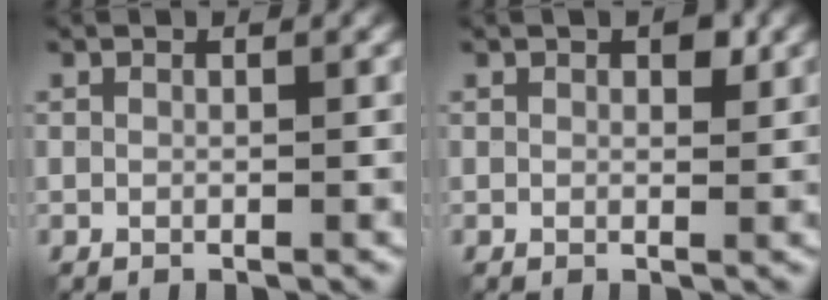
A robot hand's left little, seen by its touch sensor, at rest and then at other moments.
{"total": 1.5, "force": [0.7, 0.8, 1.1], "torque": [-0.011, 0.000, 0.011]}